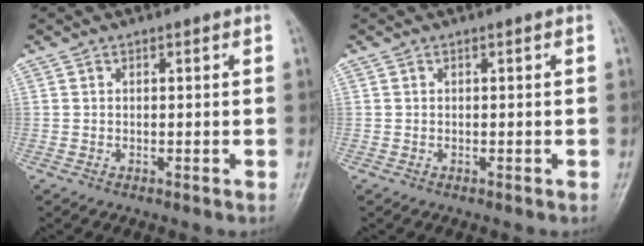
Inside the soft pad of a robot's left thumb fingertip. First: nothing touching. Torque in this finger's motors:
{"motor_torque": [0.03, 0.06, -0.16, -0.10, 0.05]}